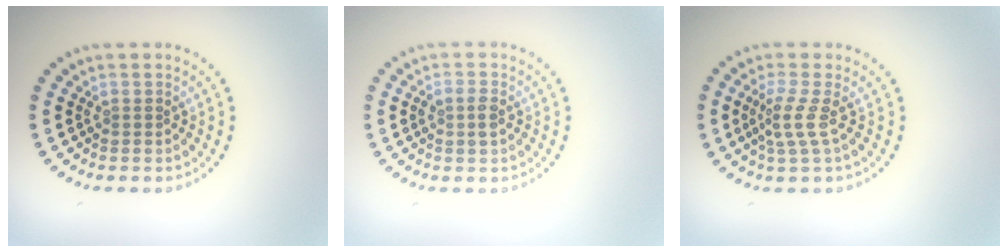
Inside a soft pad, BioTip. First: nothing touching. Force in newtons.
{"total": 1.5, "press": 1.5, "slide": 0.2}
{"total": 2.3, "press": 1.6, "slide": 1.7}